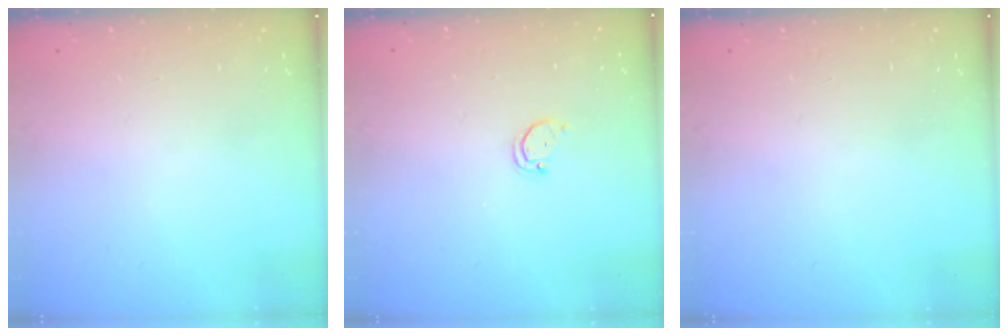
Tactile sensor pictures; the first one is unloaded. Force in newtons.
{"total": 1.8, "press": 1.8, "slide": 0.1}
{"total": 0.0}